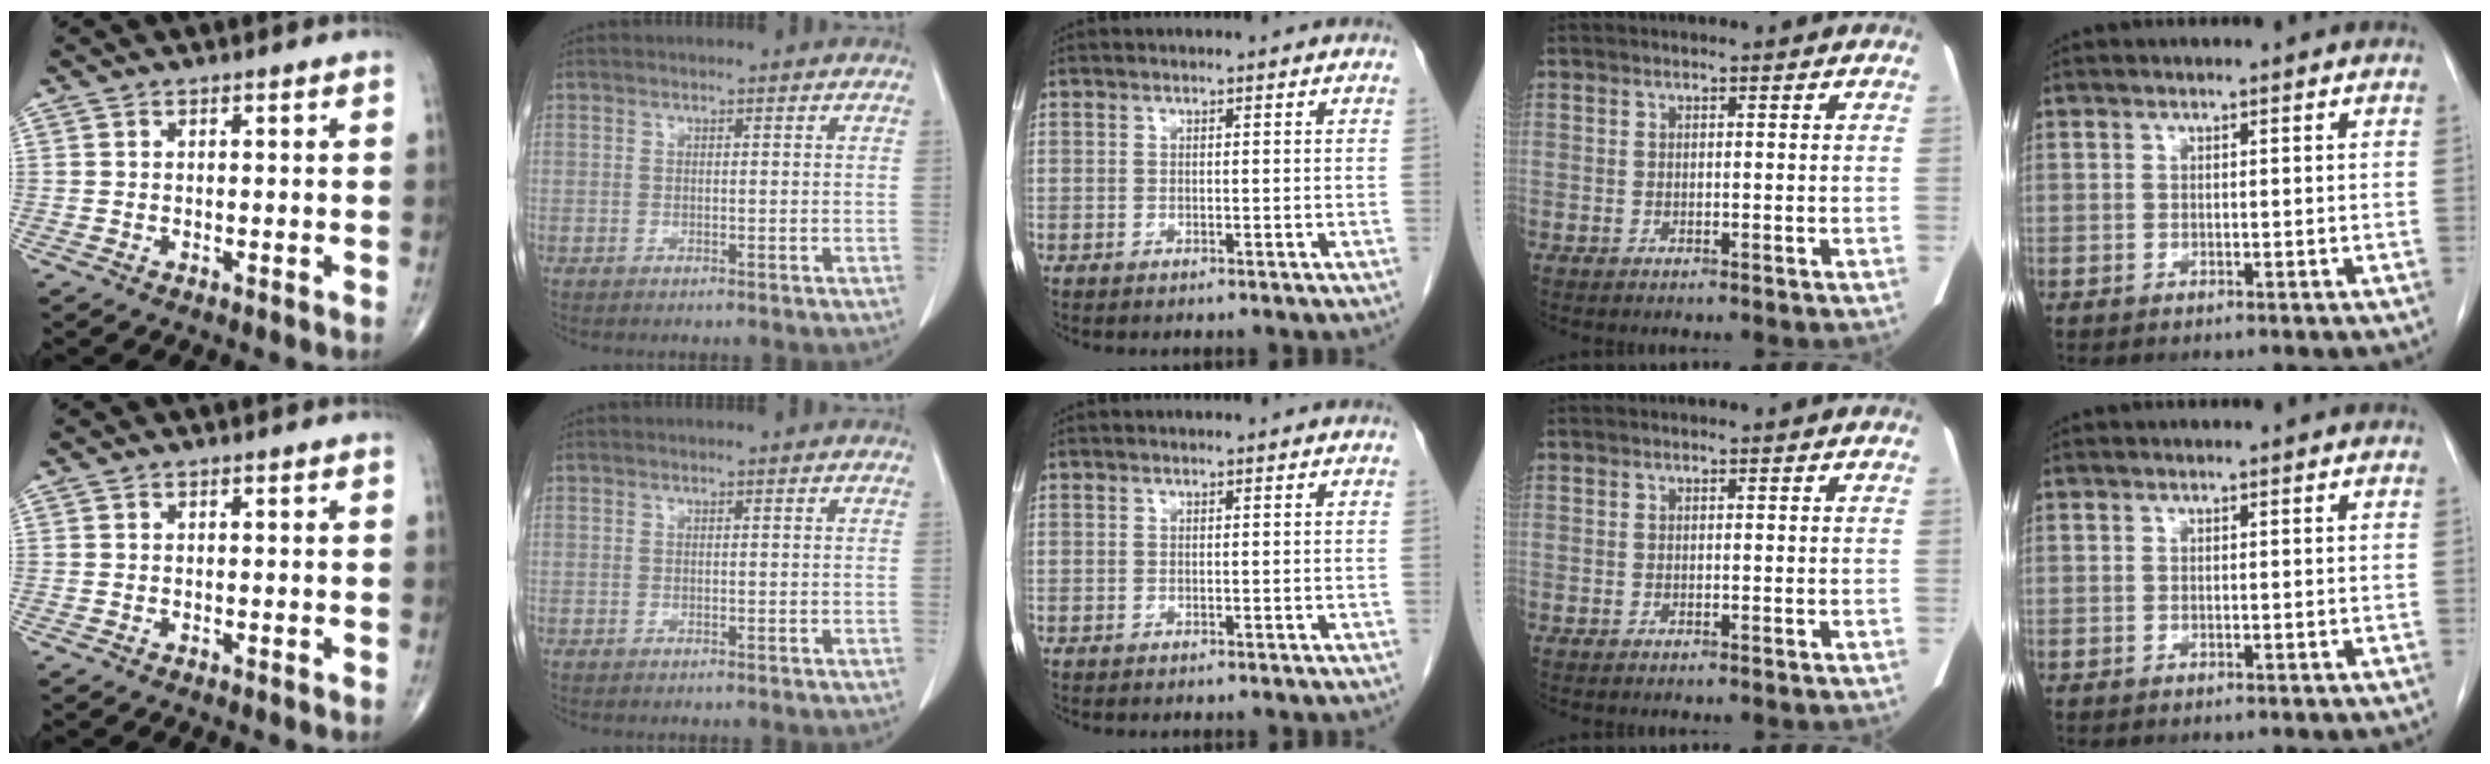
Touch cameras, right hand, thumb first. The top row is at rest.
{}